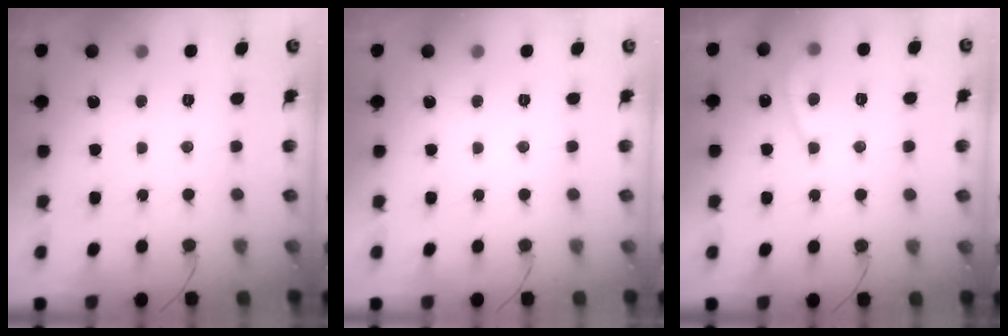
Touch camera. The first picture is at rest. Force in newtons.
{"total": 0.0}
{"total": 5.7, "press": 5.6, "slide": 0.6}